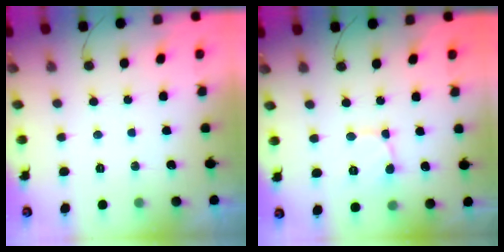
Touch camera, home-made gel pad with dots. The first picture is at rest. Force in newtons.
{"total": 2.6, "press": 2.6, "slide": 0.2}